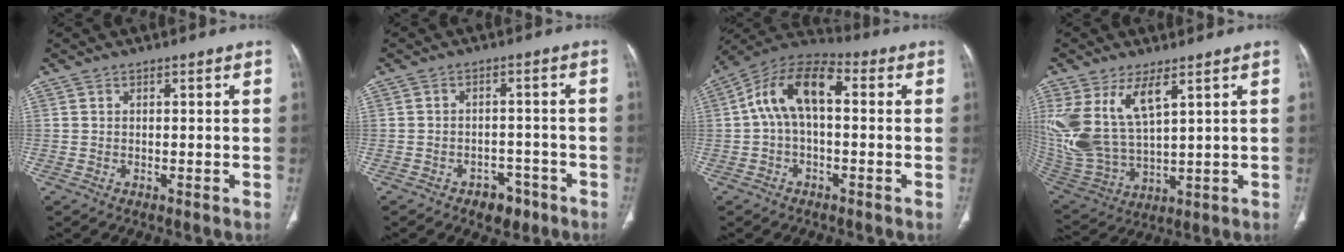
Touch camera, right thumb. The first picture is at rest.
{"total": 5.0, "force": [-3.1, 3.3, 2.1], "torque": [-0.008, 0.023, -0.037]}
{"total": 12.1, "force": [1.1, 6.5, 10.1], "torque": [-0.175, 0.041, 0.008]}
{"total": 16.2, "force": [6.9, 7.7, 12.5], "torque": [-0.267, -0.029, 0.155]}